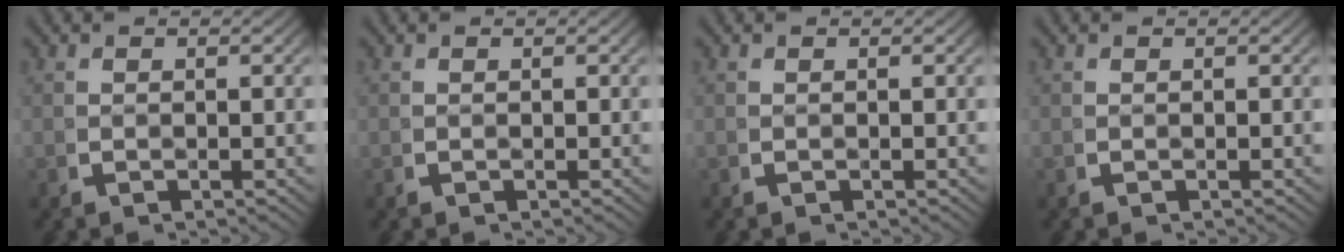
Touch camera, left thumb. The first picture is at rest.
{"total": 0.0}
{"total": 0.0}
{"total": 0.0}